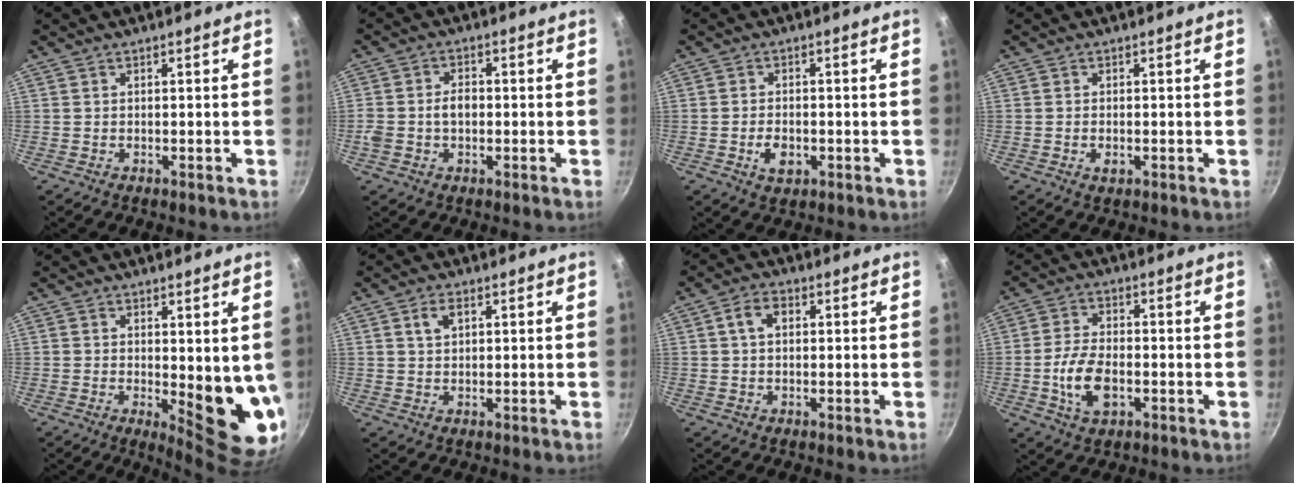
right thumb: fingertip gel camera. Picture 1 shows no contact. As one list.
[{"total": 4.4, "force": [-0.6, 3.1, 3.1], "torque": [-0.042, 0.017, -0.012]}, {"total": 4.3, "force": [-1.2, 2.7, 3.1], "torque": [-0.052, 0.007, -0.019]}, {"total": 1.8, "force": [-0.4, 1.0, 1.4], "torque": [-0.025, -0.001, -0.008]}, {"total": 10.5, "force": [0.6, 4.0, 9.7], "torque": [-0.103, -0.033, 0.016]}, {"total": 3.3, "force": [1.3, 2.0, 2.2], "torque": [-0.030, 0.001, 0.023]}, {"total": 4.3, "force": [0.9, 2.9, 3.0], "torque": [-0.044, 0.010, 0.011]}, {"total": 8.9, "force": [-2.1, 5.1, 7.0], "torque": [-0.132, 0.015, -0.042]}]